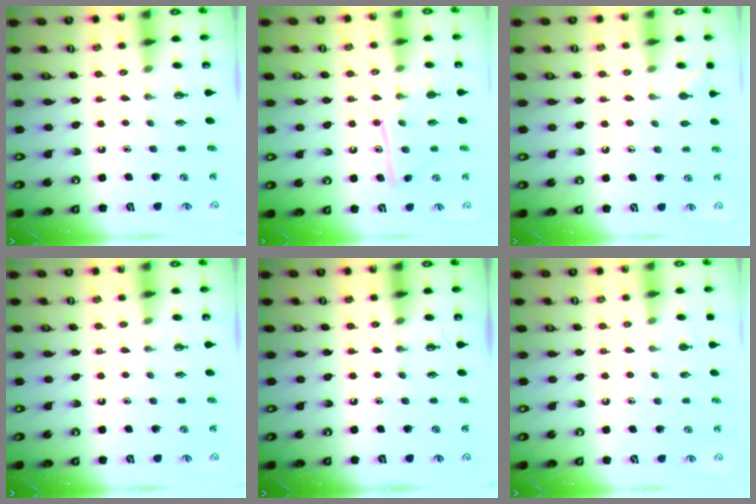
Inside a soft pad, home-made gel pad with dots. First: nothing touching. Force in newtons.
{"total": 11.5, "press": 11.4, "slide": 0.8}
{"total": 5.6, "press": 5.5, "slide": 0.6}
{"total": 0.0}
{"total": 0.0}
{"total": 3.0, "press": 2.9, "slide": 0.3}